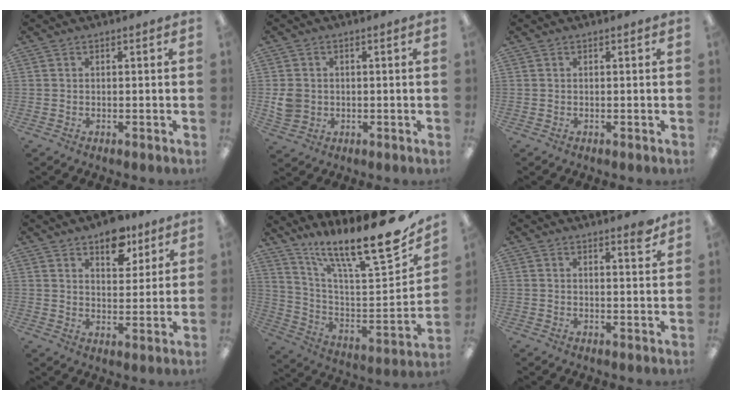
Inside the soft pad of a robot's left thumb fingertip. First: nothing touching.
{"total": 4.9, "force": [0.2, 4.4, 2.0], "torque": [-0.029, 0.002, 0.004]}
{"total": 0.0}
{"total": 9.3, "force": [6.8, 4.8, 4.1], "torque": [-0.037, -0.038, 0.115]}
{"total": 20.9, "force": [16.0, 3.5, 13.0], "torque": [-0.181, -0.136, 0.251]}
{"total": 3.2, "force": [2.8, 0.5, 1.4], "torque": [-0.008, -0.021, 0.045]}